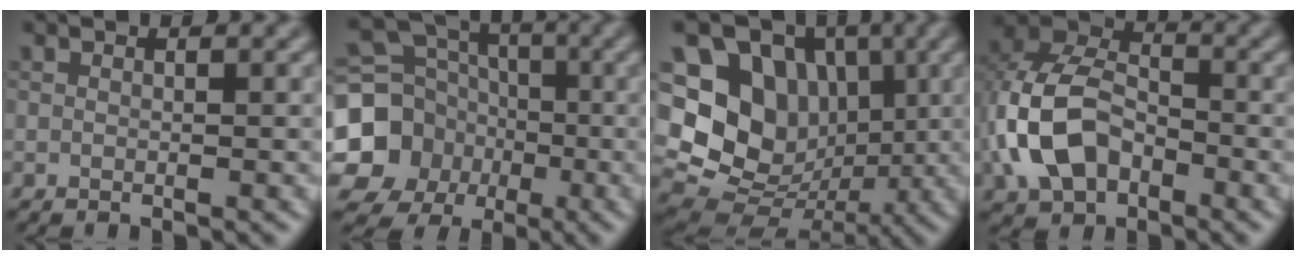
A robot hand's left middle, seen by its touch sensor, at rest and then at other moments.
{"total": 14.0, "force": [-3.2, 12.9, 4.4], "torque": [-0.118, -0.009, -0.076]}
{"total": 16.3, "force": [2.7, 14.0, 7.9], "torque": [-0.189, 0.031, 0.039]}
{"total": 8.7, "force": [-2.4, 6.0, 5.8], "torque": [-0.133, 0.007, -0.059]}